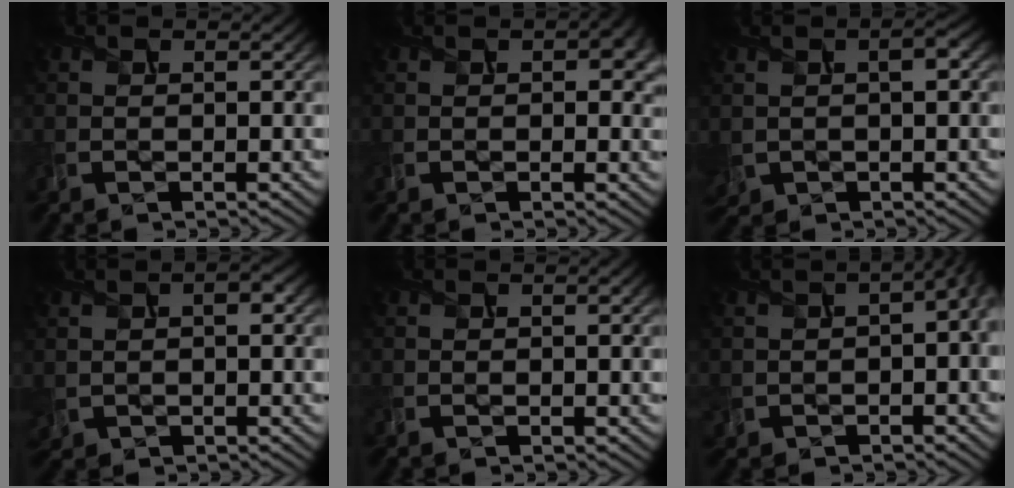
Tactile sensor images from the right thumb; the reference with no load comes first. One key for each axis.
{"total": 4.8, "fx": 0.9, "fy": 2.6, "fz": 4.0, "tx": -0.055, "ty": -0.003, "tz": 0.016}
{"total": 3.8, "fx": 0.4, "fy": 2.4, "fz": 2.9, "tx": -0.073, "ty": -0.001, "tz": 0.008}
{"total": 3.3, "fx": 0.6, "fy": 2.2, "fz": 2.3, "tx": -0.054, "ty": -0.001, "tz": 0.014}
{"total": 0.0}
{"total": 6.3, "fx": -0.3, "fy": 3.6, "fz": 5.2, "tx": -0.077, "ty": -0.009, "tz": 0.001}